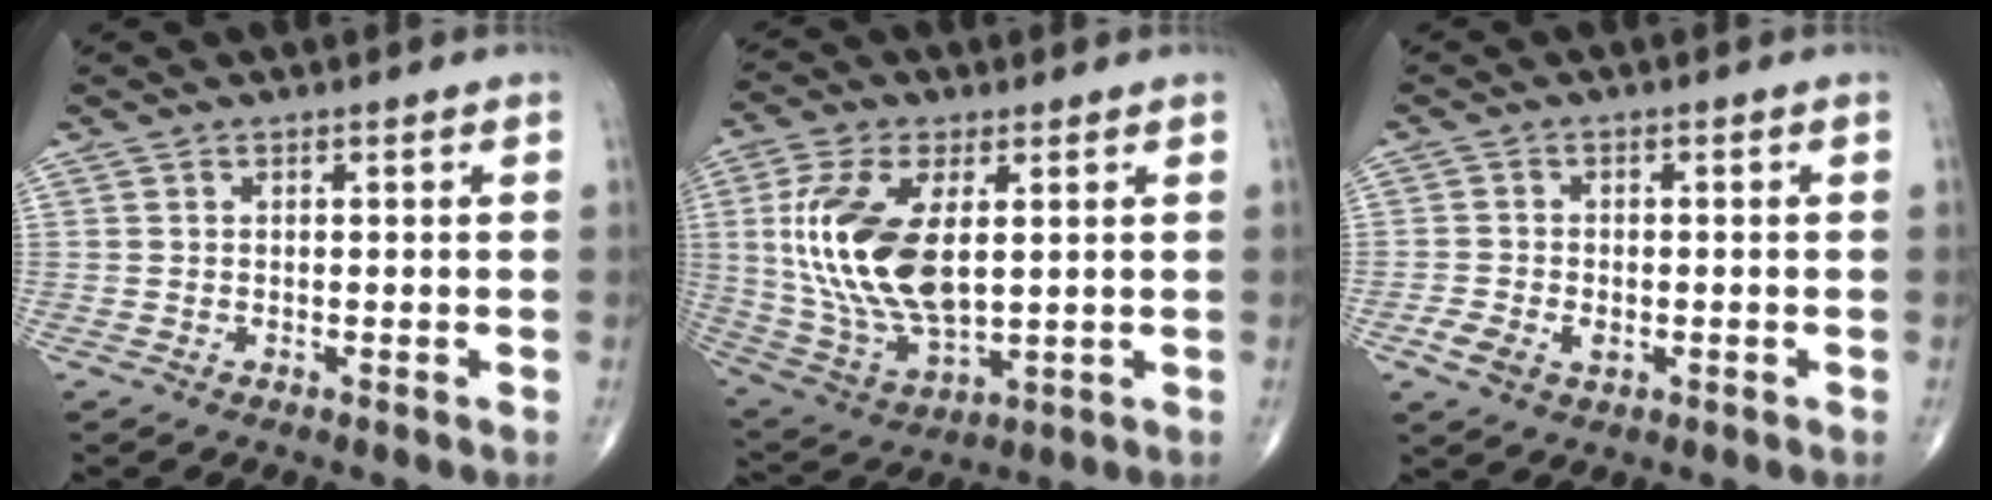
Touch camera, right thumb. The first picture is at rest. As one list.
[{"total": 18.3, "force": [2.8, 9.3, 15.4], "torque": [-0.316, -0.017, 0.062]}, {"total": 4.5, "force": [-1.5, 3.1, 2.9], "torque": [-0.055, 0.010, -0.024]}]